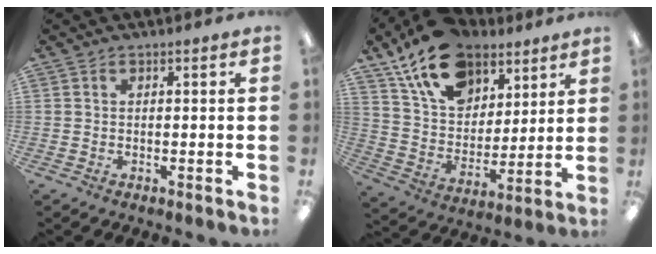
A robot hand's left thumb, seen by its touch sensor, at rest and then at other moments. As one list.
[{"total": 18.6, "force": [12.5, 11.0, 8.4], "torque": [-0.150, -0.062, 0.231]}]